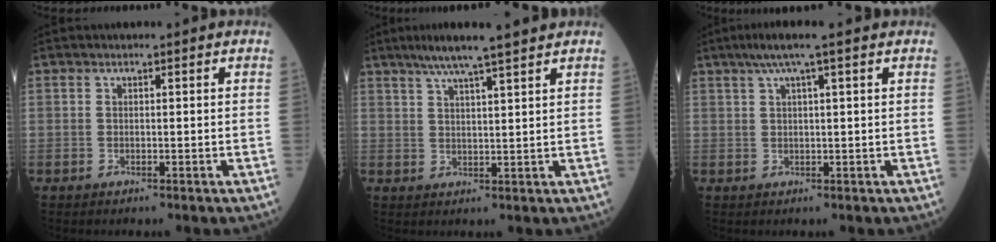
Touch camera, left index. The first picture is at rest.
{"total": 7.9, "force": [6.3, -0.5, 4.7], "torque": [-0.080, 0.020, 0.099]}
{"total": 5.5, "force": [3.6, 0.0, 4.1], "torque": [-0.076, 0.026, 0.063]}